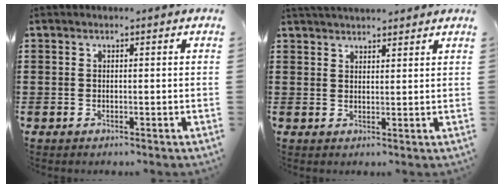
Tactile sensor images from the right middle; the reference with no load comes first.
{"total": 2.8, "force": [2.7, 0.3, 0.3], "torque": [-0.012, -0.001, 0.053]}